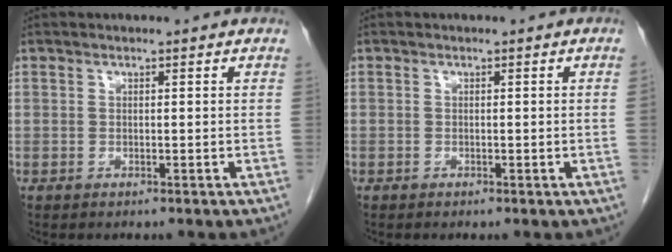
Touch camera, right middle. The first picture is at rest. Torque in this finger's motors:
{"motor_torque": [0.99, -1.15, -0.04, -0.21]}